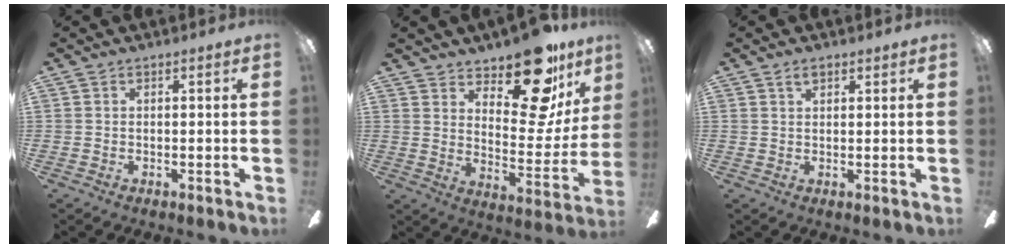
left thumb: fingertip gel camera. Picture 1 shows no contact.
{"total": 18.4, "force": [13.2, 7.3, 10.6], "torque": [-0.139, -0.097, 0.220]}
{"total": 2.1, "force": [1.6, 1.1, 1.0], "torque": [-0.022, 0.003, 0.028]}